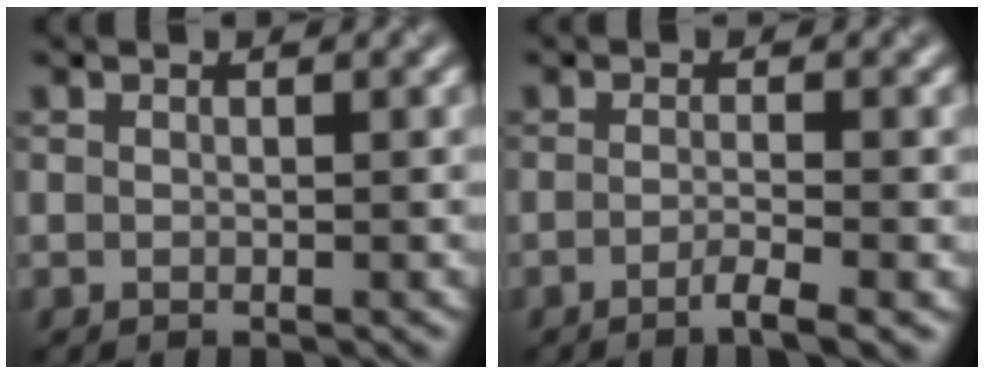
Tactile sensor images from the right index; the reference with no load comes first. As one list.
[{"total": 2.7, "force": [-1.2, 0.5, 2.3], "torque": [-0.032, 0.002, -0.029]}]